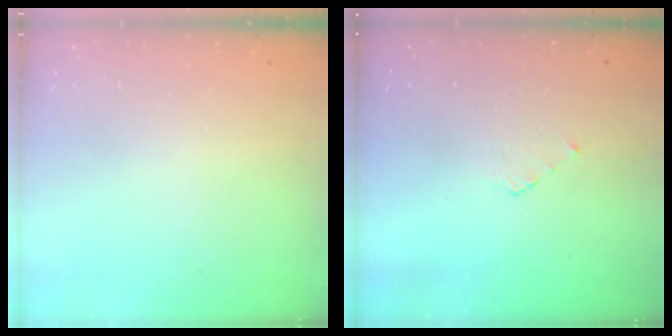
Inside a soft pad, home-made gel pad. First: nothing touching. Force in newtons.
{"total": 4.3, "press": 4.3, "slide": 0.3}